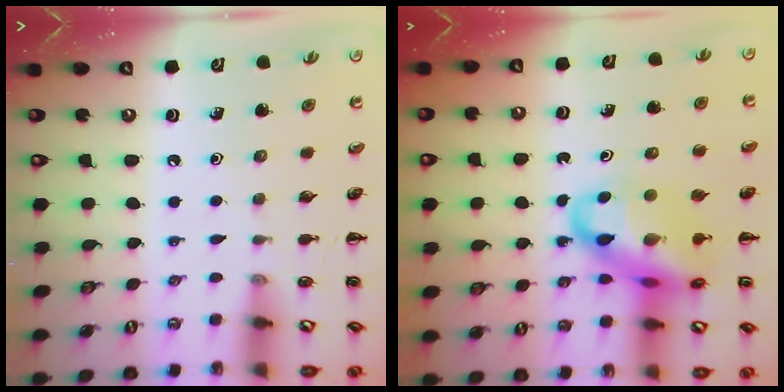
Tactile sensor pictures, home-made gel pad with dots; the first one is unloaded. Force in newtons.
{"total": 17.0, "press": 16.6, "slide": 3.6}